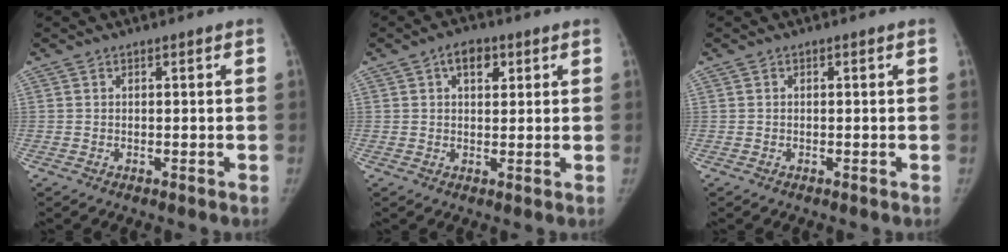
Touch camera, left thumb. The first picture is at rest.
{"total": 4.7, "force": [2.1, 2.8, 3.1], "torque": [-0.031, -0.002, 0.027]}
{"total": 0.0}